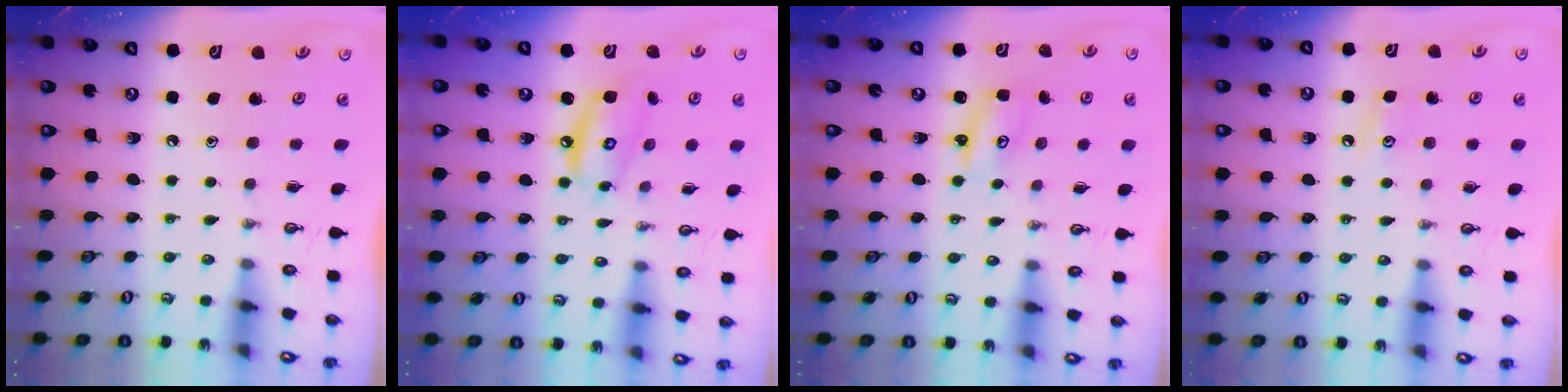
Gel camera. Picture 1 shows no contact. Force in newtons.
{"total": 8.7, "press": 8.7, "slide": 0.8}
{"total": 2.7, "press": 2.7, "slide": 0.2}
{"total": 2.8, "press": 2.7, "slide": 0.5}